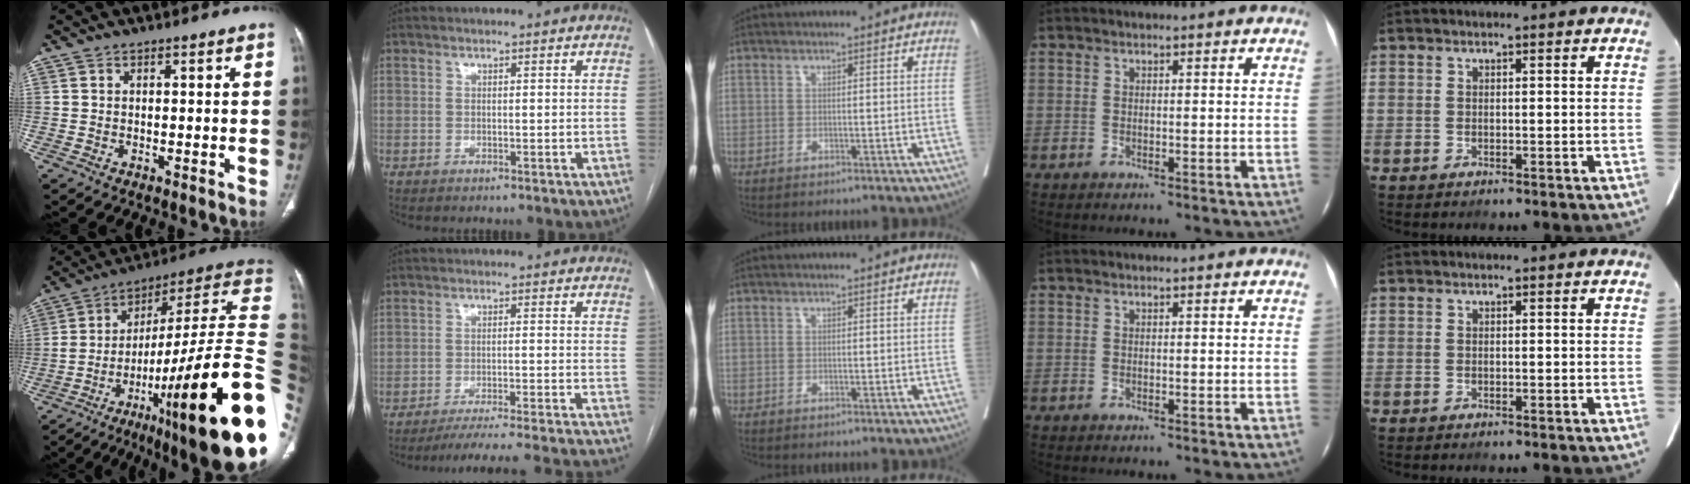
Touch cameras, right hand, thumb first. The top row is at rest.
{"thumb": {"total": 33.9, "force": [-9.7, 6.2, 31.9], "torque": [-0.377, 0.066, -0.152]}, "index": {"total": 20.5, "force": [-19.4, -1.5, 6.3], "torque": [-0.050, -0.030, -0.251]}}